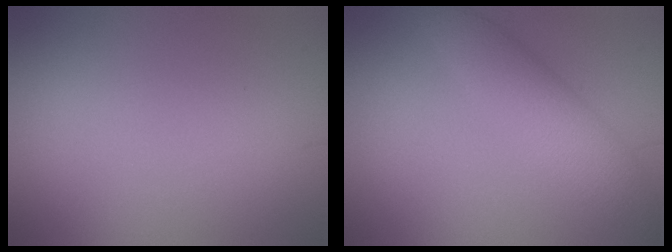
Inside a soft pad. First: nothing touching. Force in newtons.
{"total": 4.1, "press": 4.1, "slide": 0.2}